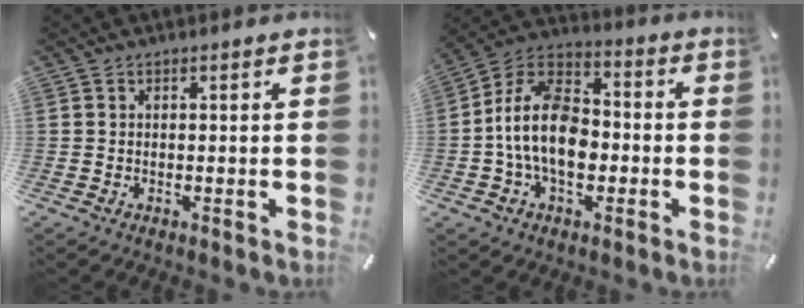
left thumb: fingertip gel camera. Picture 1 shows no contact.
{"total": 14.8, "force": [-3.3, 10.2, 10.2], "torque": [-0.214, 0.024, -0.064]}